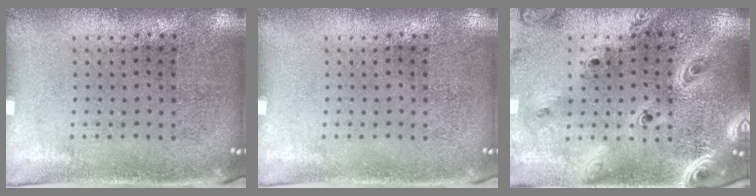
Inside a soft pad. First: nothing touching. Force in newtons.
{"total": 0.0}
{"total": 3.3, "press": 2.7, "slide": 1.8}